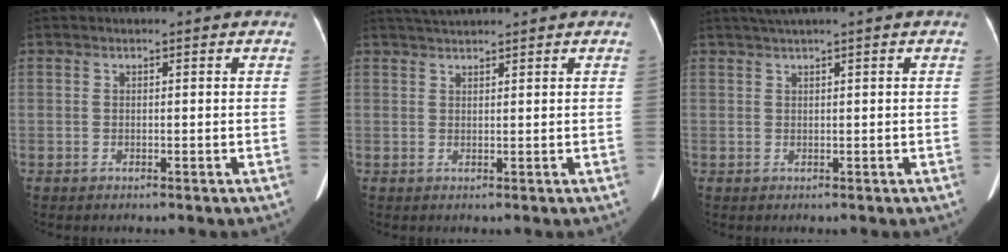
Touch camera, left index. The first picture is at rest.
{"total": 2.8, "force": [2.7, -0.2, 0.8], "torque": [-0.013, 0.019, 0.051]}
{"total": 1.3, "force": [0.9, -0.1, 0.9], "torque": [-0.019, 0.019, 0.024]}